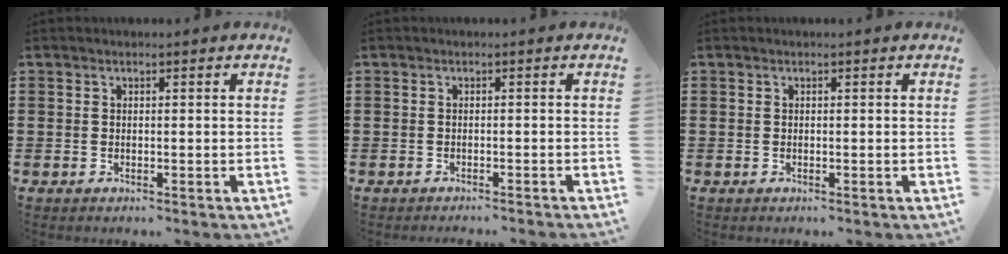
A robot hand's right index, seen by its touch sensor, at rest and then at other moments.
{"total": 0.8, "force": [-0.8, -0.2, 0.2], "torque": [-0.007, -0.004, -0.014]}
{"total": 0.0}